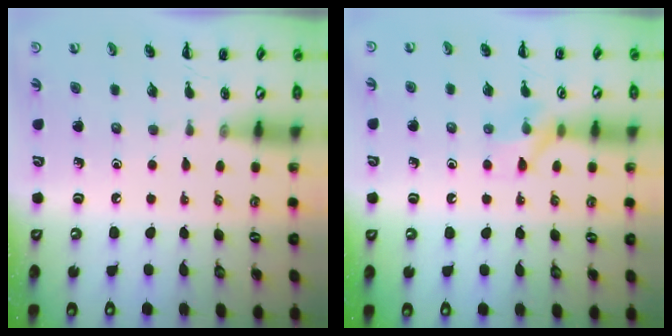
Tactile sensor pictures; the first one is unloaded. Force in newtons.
{"total": 7.3, "press": 7.3, "slide": 0.6}